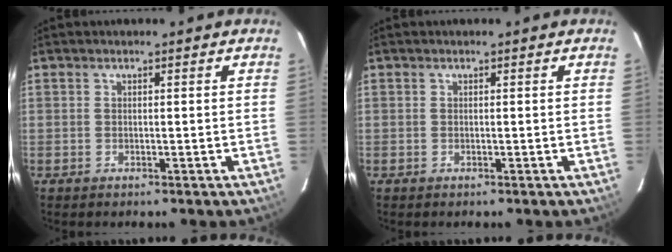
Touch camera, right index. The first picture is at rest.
{"total": 0.0}